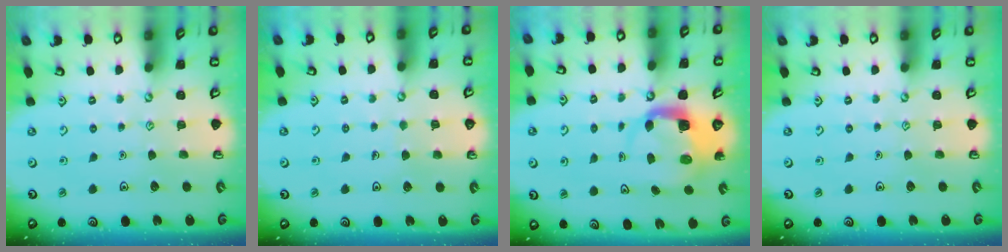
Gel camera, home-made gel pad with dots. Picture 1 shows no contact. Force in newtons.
{"total": 2.6, "press": 2.6, "slide": 0.2}
{"total": 4.6, "press": 4.6, "slide": 0.5}
{"total": 0.0}